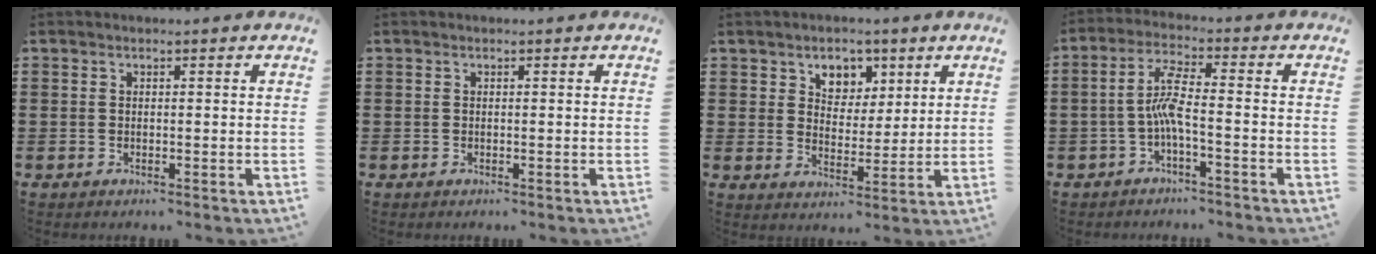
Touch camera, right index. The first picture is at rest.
{"total": 0.0}
{"total": 4.9, "force": [2.9, 3.7, 1.2], "torque": [-0.038, 0.005, 0.050]}
{"total": 5.2, "force": [-1.8, 0.8, 4.8], "torque": [-0.103, 0.001, -0.038]}